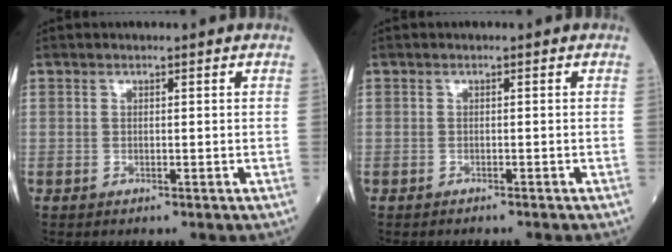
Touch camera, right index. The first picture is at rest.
{"total": 1.4, "force": [-1.3, 0.0, 0.6], "torque": [-0.009, 0.000, -0.016]}